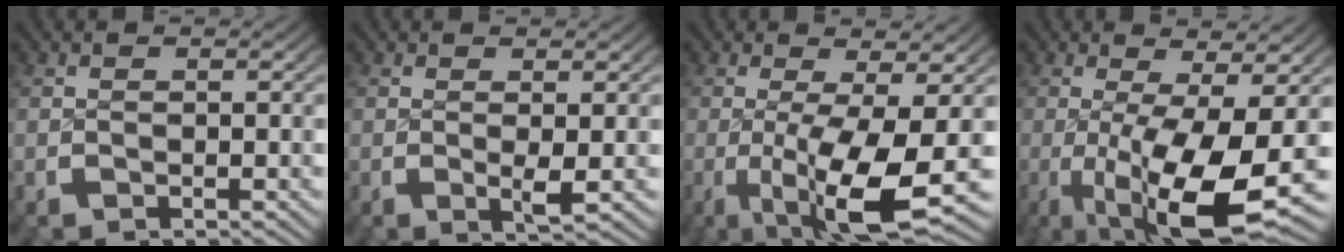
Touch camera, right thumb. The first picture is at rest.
{"total": 1.7, "force": [0.3, 0.4, 1.6], "torque": [-0.030, -0.004, 0.005]}
{"total": 9.6, "force": [-1.5, 3.7, 8.7], "torque": [-0.159, -0.035, -0.011]}
{"total": 12.3, "force": [-2.2, 5.1, 10.9], "torque": [-0.189, -0.043, -0.011]}